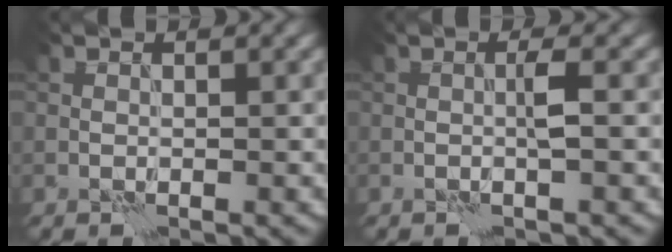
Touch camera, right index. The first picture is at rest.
{"total": 1.3, "force": [-0.2, -0.1, 1.3], "torque": [-0.024, 0.004, -0.005]}